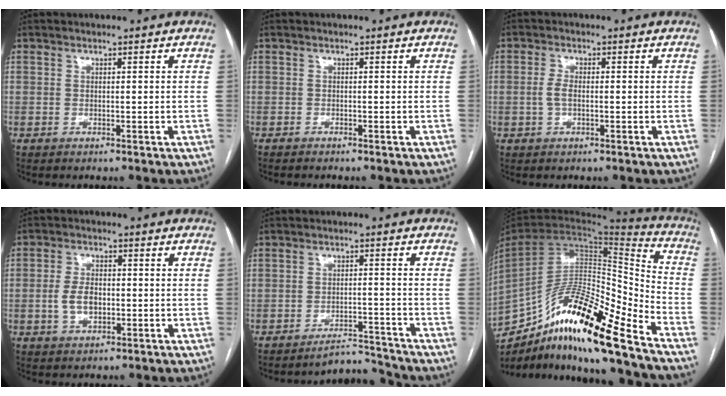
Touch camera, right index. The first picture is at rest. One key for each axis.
{"total": 1.0, "fx": -1.0, "fy": 0.1, "fz": 0.4, "tx": -0.007, "ty": -0.002, "tz": -0.013}
{"total": 2.5, "fx": -0.3, "fy": 1.1, "fz": 2.2, "tx": -0.052, "ty": 0.002, "tz": -0.006}
{"total": 5.1, "fx": -0.8, "fy": 3.0, "fz": 4.0, "tx": -0.084, "ty": 0.008, "tz": -0.011}
{"total": 4.2, "fx": -4.2, "fy": -0.3, "fz": -0.5, "tx": 0.015, "ty": 0.001, "tz": -0.064}
{"total": 24.7, "fx": -17.4, "fy": 2.6, "fz": 17.4, "tx": -0.306, "ty": -0.008, "tz": -0.312}